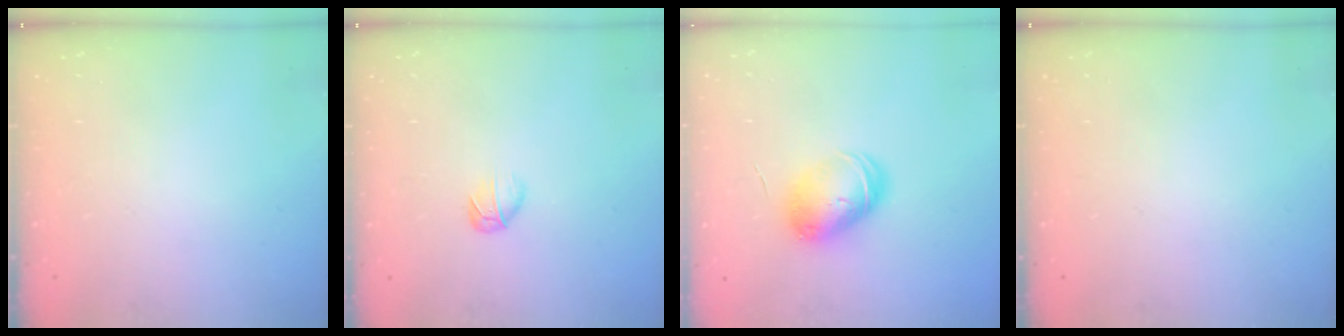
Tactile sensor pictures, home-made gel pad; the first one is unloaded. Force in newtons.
{"total": 2.8, "press": 2.7, "slide": 0.9}
{"total": 9.2, "press": 9.2, "slide": 0.7}
{"total": 0.0}